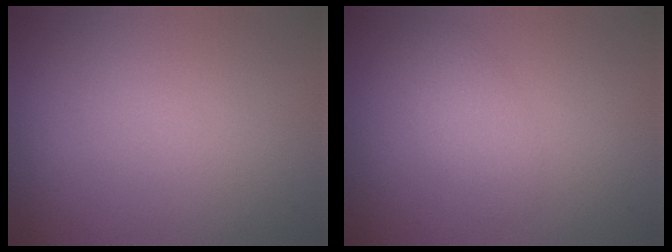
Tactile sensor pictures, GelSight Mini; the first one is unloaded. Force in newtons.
{"total": 2.1, "press": 2.1, "slide": 0.0}